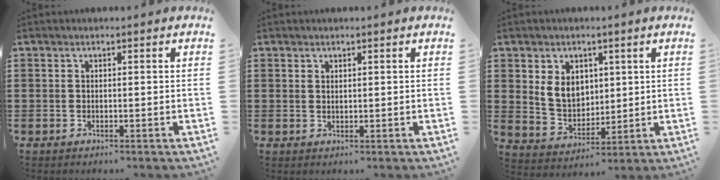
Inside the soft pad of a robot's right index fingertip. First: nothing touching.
{"total": 0.8, "force": [0.7, 0.4, 0.2], "torque": [-0.005, 0.002, 0.013]}
{"total": 6.5, "force": [1.9, 5.3, 3.3], "torque": [-0.074, 0.013, 0.037]}